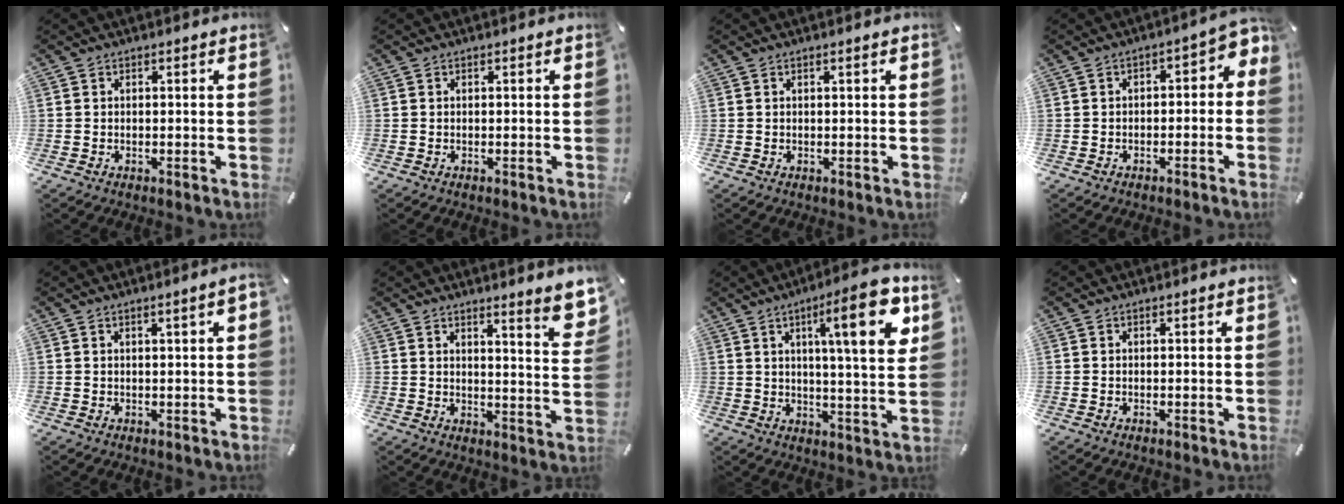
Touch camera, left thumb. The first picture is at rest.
{"total": 0.0}
{"total": 0.8, "force": [0.3, 0.0, 0.8], "torque": [-0.015, 0.000, 0.004]}
{"total": 3.9, "force": [-0.9, 2.4, 3.0], "torque": [-0.043, 0.000, -0.026]}
{"total": 2.6, "force": [0.7, 0.3, 2.5], "torque": [-0.045, 0.001, 0.012]}
{"total": 6.8, "force": [5.1, 0.4, 4.4], "torque": [-0.066, -0.041, 0.083]}
{"total": 17.5, "force": [6.7, 3.6, 15.8], "torque": [-0.223, -0.027, 0.088]}
{"total": 0.0}